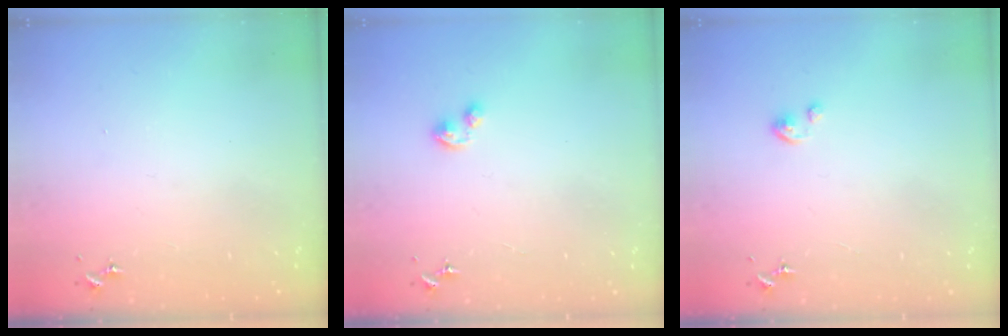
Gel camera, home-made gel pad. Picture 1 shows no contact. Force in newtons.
{"total": 1.9, "press": 1.9, "slide": 0.3}
{"total": 1.9, "press": 1.9, "slide": 0.2}